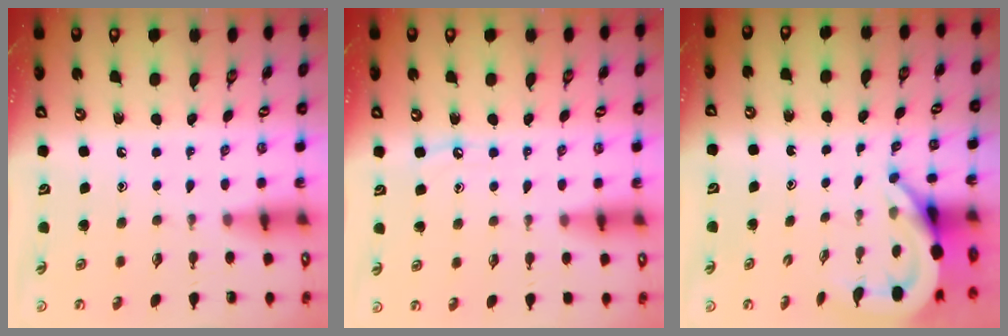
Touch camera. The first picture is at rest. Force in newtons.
{"total": 4.9, "press": 4.9, "slide": 0.5}
{"total": 7.0, "press": 6.9, "slide": 1.0}